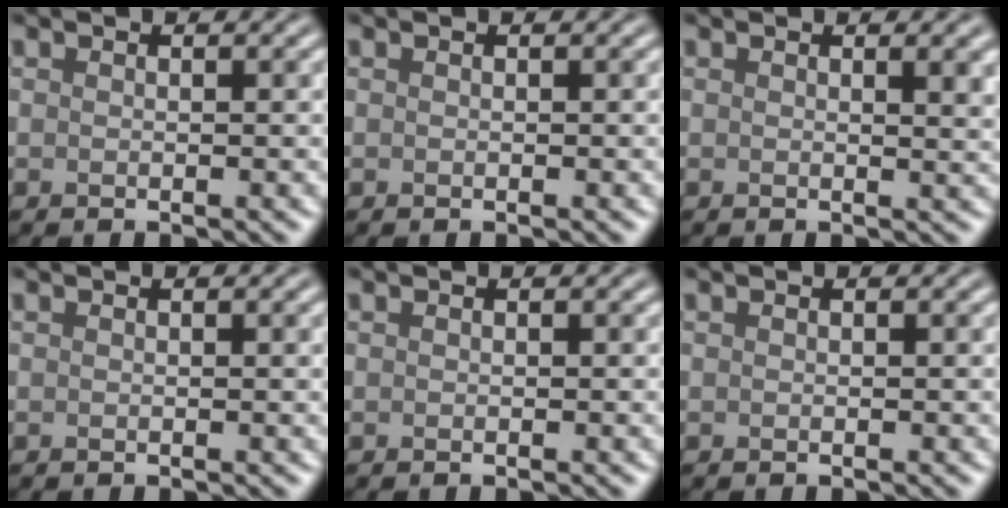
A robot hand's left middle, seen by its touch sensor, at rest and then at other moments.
{"total": 0.0}
{"total": 2.1, "force": [0.8, 0.6, 1.8], "torque": [-0.012, 0.002, 0.008]}
{"total": 0.5, "force": [0.2, 0.1, 0.5], "torque": [-0.004, 0.002, 0.001]}
{"total": 0.0}
{"total": 0.0}